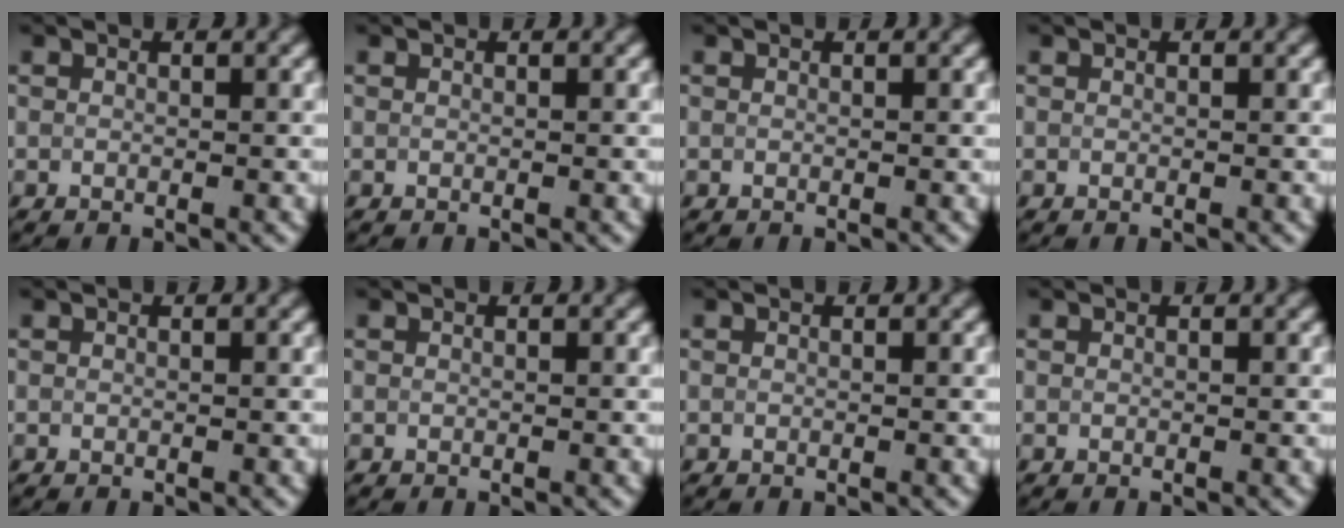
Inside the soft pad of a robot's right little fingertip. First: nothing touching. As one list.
[{"total": 0.0}, {"total": 0.0}, {"total": 0.0}, {"total": 0.0}, {"total": 0.0}, {"total": 0.0}, {"total": 0.0}]